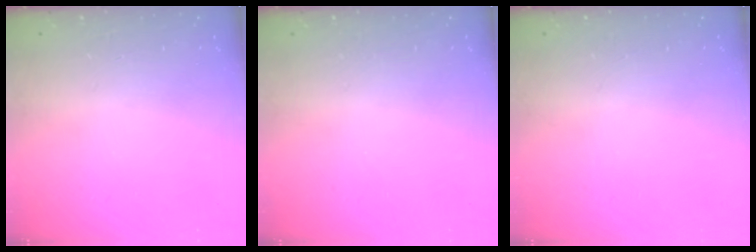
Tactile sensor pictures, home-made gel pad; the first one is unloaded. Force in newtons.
{"total": 0.0}
{"total": 0.0}